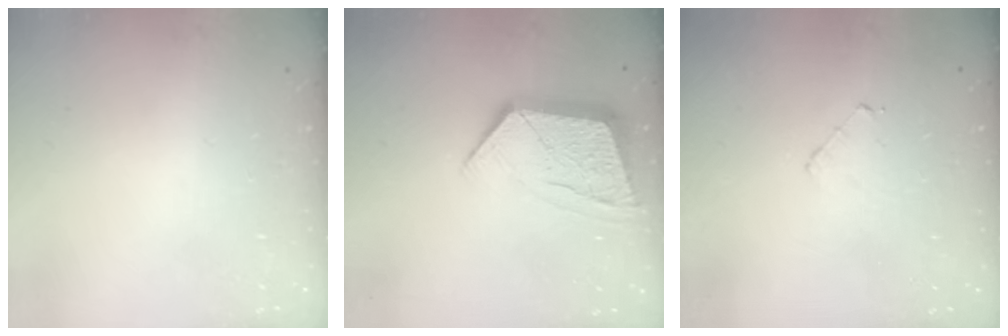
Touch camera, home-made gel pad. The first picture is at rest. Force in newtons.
{"total": 11.5, "press": 11.5, "slide": 0.8}
{"total": 3.0, "press": 3.0, "slide": 0.3}